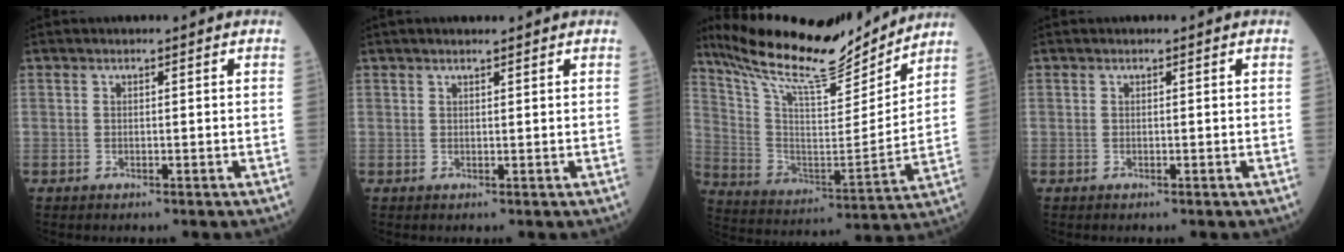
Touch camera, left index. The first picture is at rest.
{"total": 2.1, "force": [1.8, 0.1, 1.2], "torque": [-0.016, 0.014, 0.027]}
{"total": 20.1, "force": [18.2, 2.7, 8.1], "torque": [-0.159, -0.014, 0.302]}
{"total": 0.0}